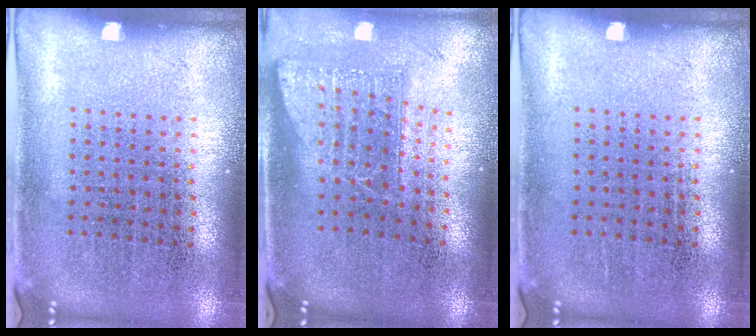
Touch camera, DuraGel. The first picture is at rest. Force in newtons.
{"total": 1.7, "press": 1.3, "slide": 1.1}
{"total": 0.0}